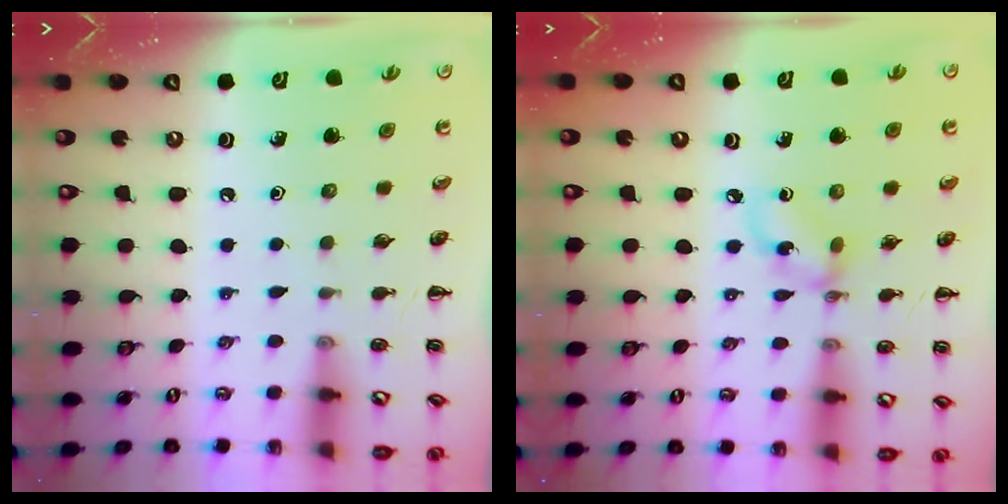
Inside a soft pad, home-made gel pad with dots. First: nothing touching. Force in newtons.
{"total": 5.0, "press": 4.9, "slide": 1.2}